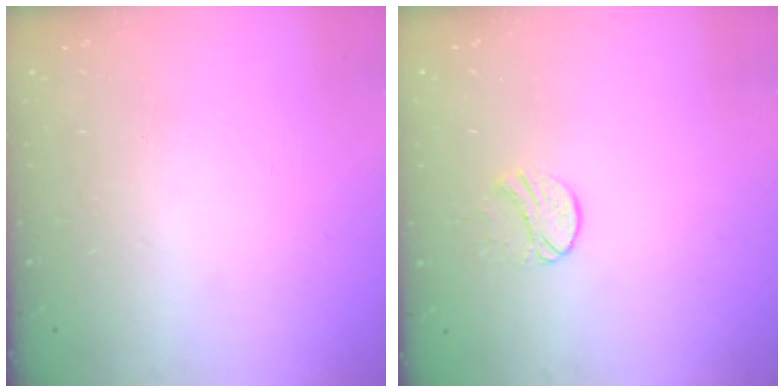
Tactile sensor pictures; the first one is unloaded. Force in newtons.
{"total": 6.9, "press": 6.9, "slide": 0.5}